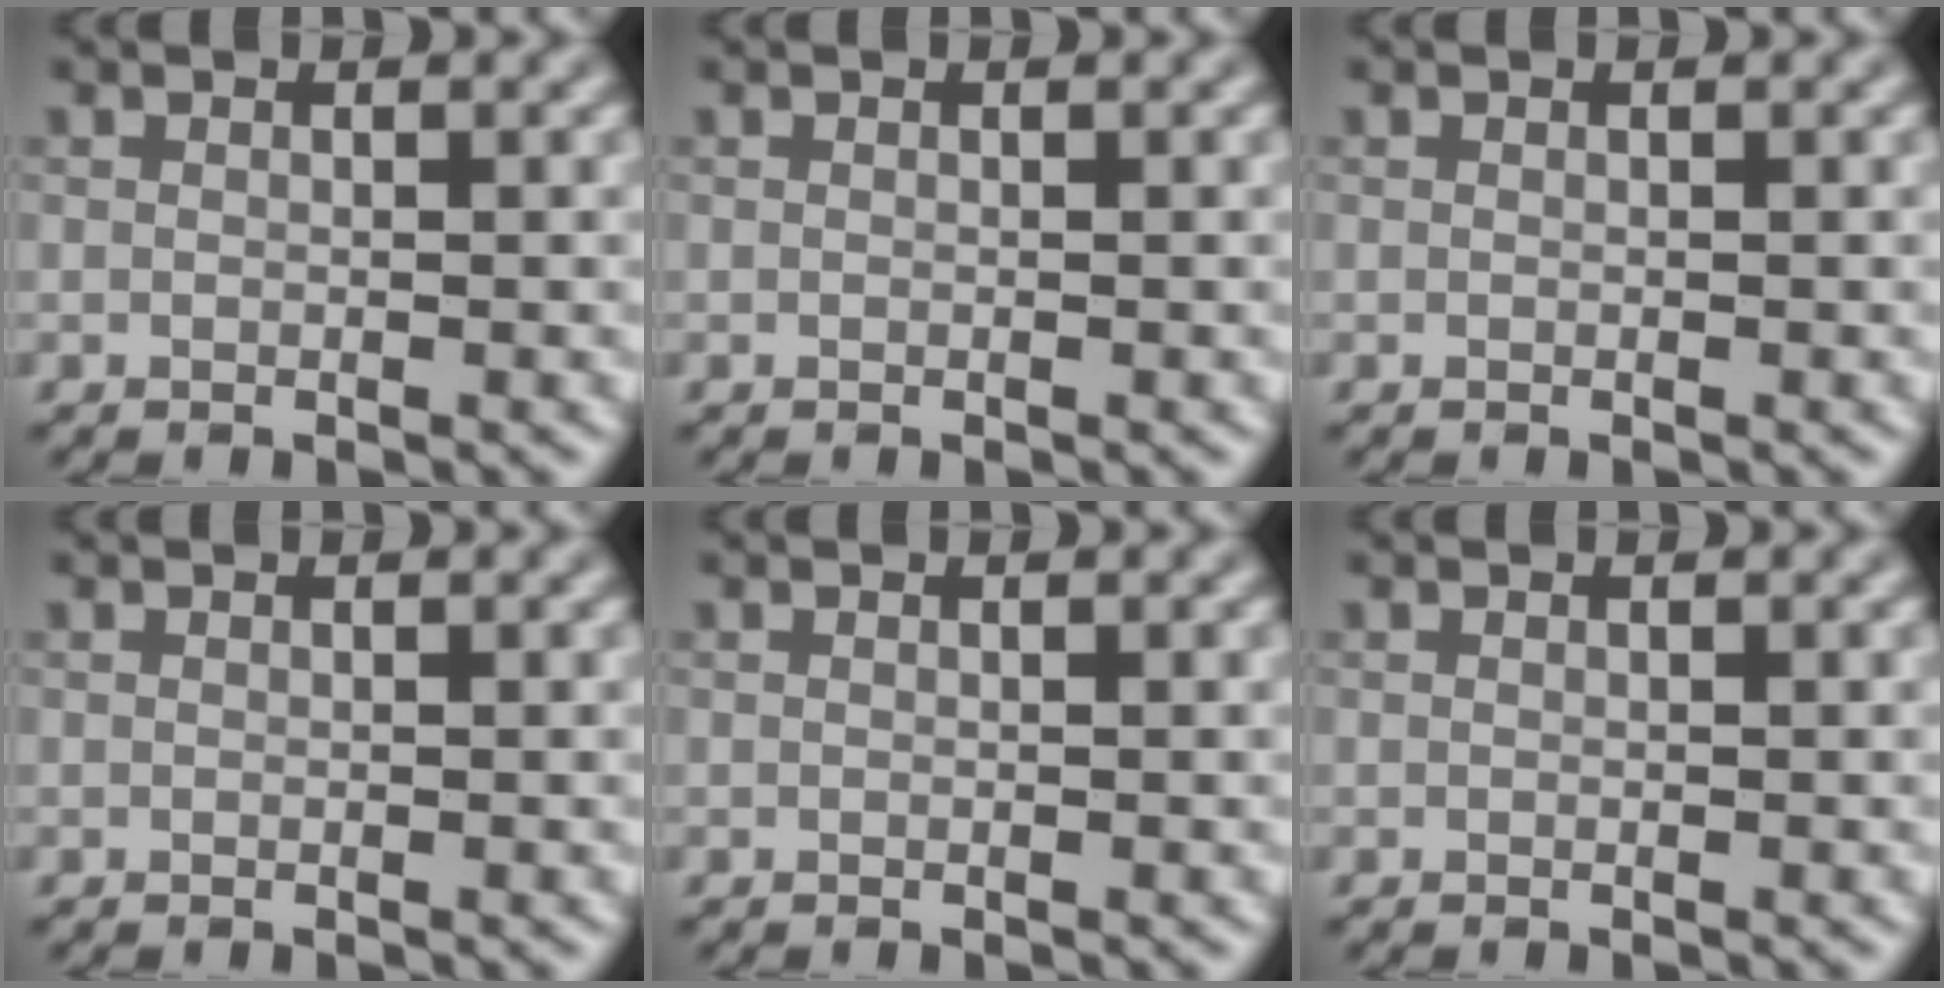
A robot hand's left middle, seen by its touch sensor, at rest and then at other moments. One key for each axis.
{"total": 0.0}
{"total": 0.0}
{"total": 0.0}
{"total": 0.0}
{"total": 0.0}